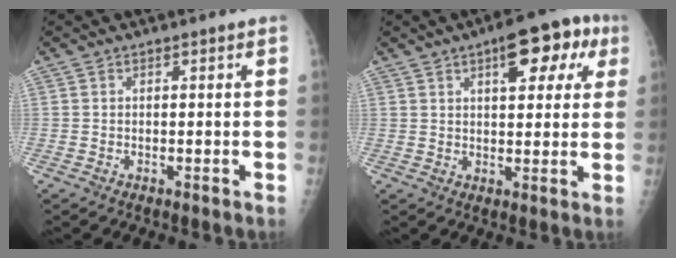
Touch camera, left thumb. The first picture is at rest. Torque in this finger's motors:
{"motor_torque": [0.28, 0.38, -0.17, -0.22, 0.01]}